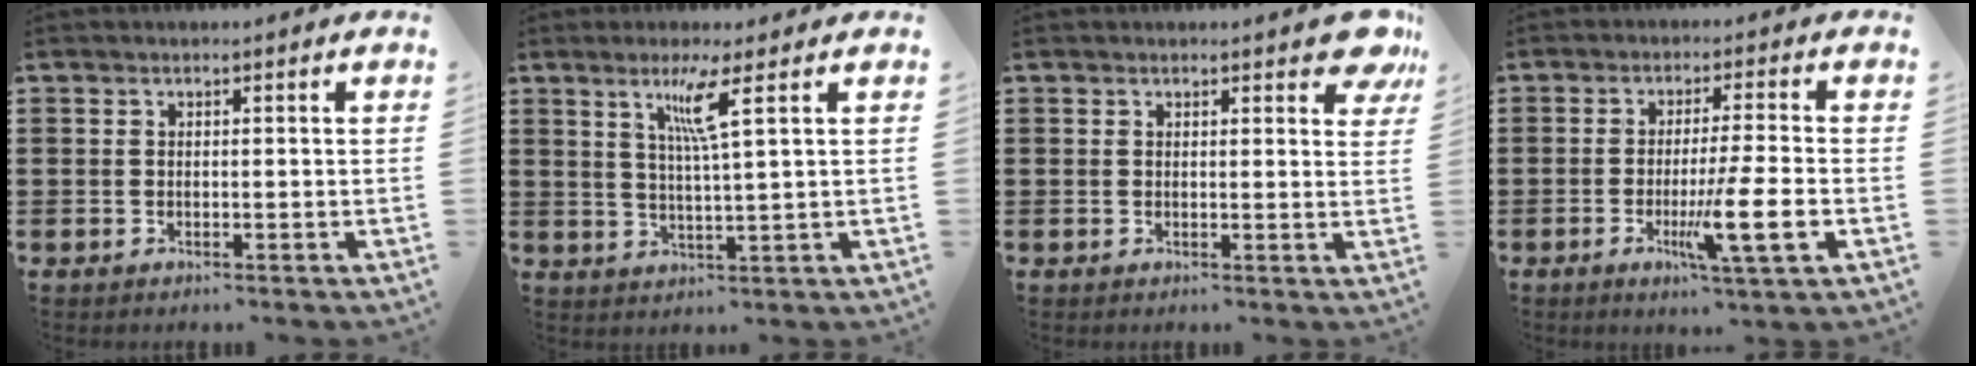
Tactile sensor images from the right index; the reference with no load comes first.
{"total": 5.6, "force": [2.6, -0.4, 4.9], "torque": [-0.104, -0.002, 0.039]}
{"total": 2.8, "force": [2.1, 1.1, 1.5], "torque": [-0.014, 0.001, 0.034]}
{"total": 8.9, "force": [-2.5, 0.1, 8.5], "torque": [-0.151, -0.020, -0.044]}